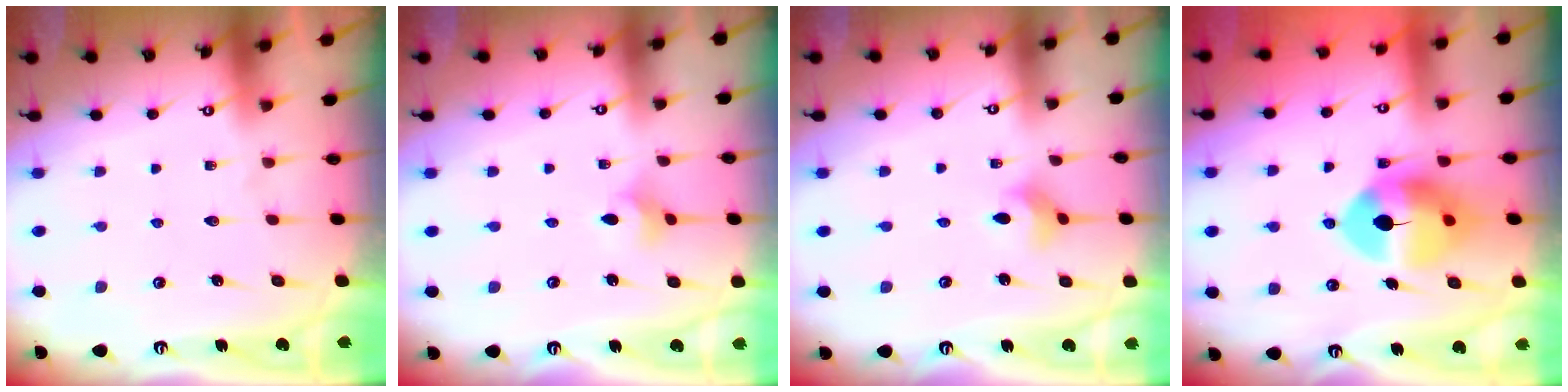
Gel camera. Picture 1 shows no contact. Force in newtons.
{"total": 3.5, "press": 3.4, "slide": 0.7}
{"total": 4.1, "press": 4.0, "slide": 0.8}
{"total": 11.3, "press": 11.1, "slide": 2.0}